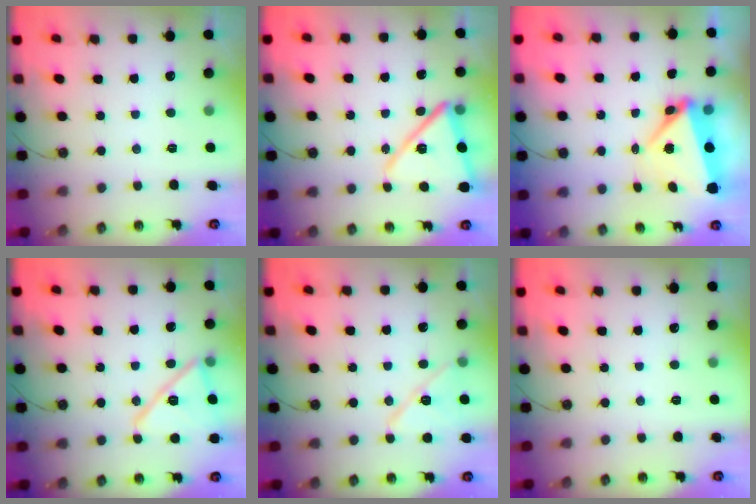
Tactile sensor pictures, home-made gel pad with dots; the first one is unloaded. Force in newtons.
{"total": 15.1, "press": 15.1, "slide": 1.1}
{"total": 7.3, "press": 7.2, "slide": 0.7}
{"total": 15.6, "press": 15.6, "slide": 0.8}
{"total": 11.6, "press": 11.5, "slide": 1.5}
{"total": 0.0}